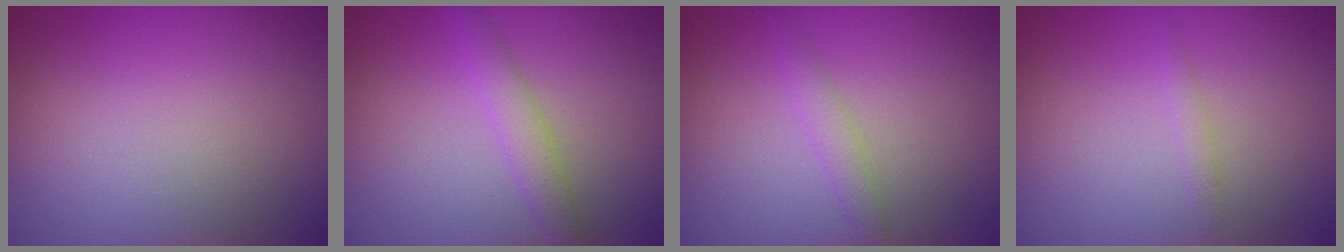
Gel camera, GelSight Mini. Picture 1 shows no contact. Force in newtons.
{"total": 2.1, "press": 2.1, "slide": 0.0}
{"total": 1.4, "press": 1.4, "slide": 0.0}
{"total": 0.8, "press": 0.8, "slide": 0.1}